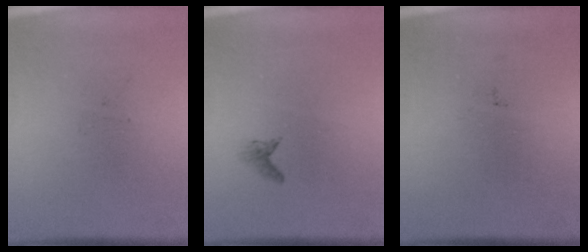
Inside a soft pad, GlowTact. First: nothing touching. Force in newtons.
{"total": 0.7}
{"total": 0.0}